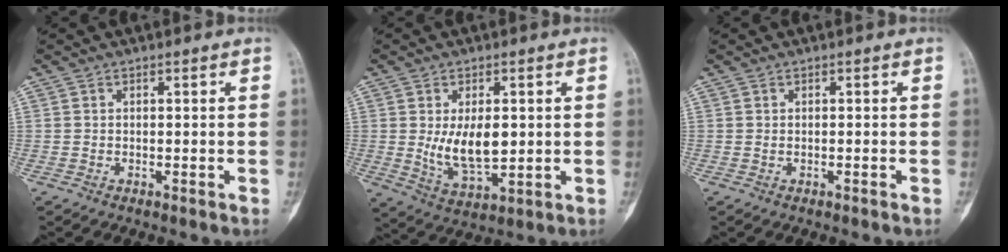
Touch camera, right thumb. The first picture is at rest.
{"total": 9.3, "force": [0.6, 4.8, 8.0], "torque": [-0.127, -0.021, 0.025]}
{"total": 0.0}